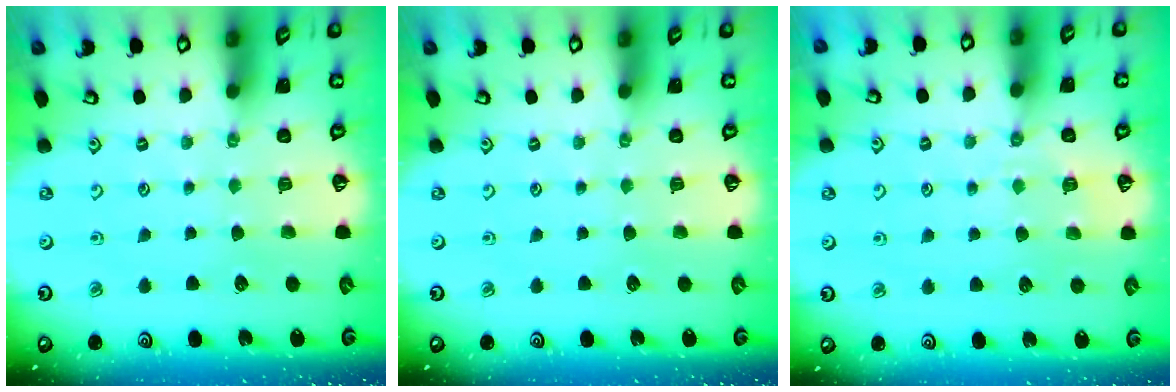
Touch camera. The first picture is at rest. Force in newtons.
{"total": 0.0}
{"total": 3.0, "press": 2.9, "slide": 0.7}